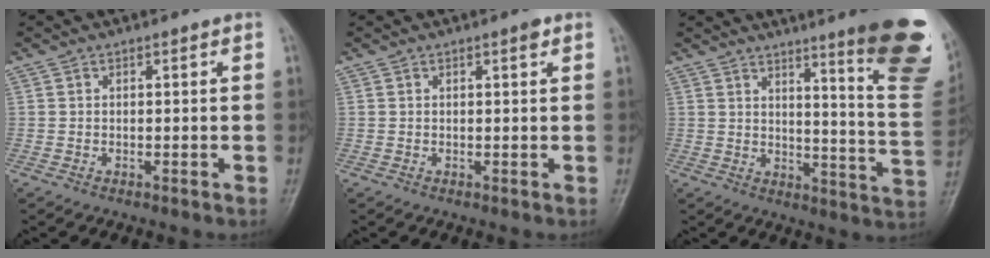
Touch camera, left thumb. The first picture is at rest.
{"total": 1.2, "force": [0.7, 0.3, 0.9], "torque": [-0.013, -0.002, 0.009]}
{"total": 21.4, "force": [12.9, 3.0, 16.8], "torque": [-0.185, -0.081, 0.161]}